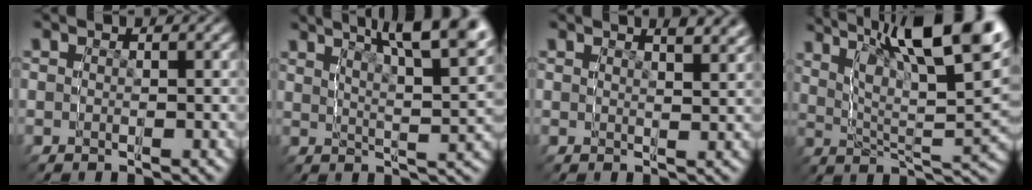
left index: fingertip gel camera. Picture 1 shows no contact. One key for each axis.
{"total": 7.1, "fx": 5.0, "fy": 0.8, "fz": 5.0, "tx": -0.048, "ty": 0.046, "tz": 0.061}
{"total": 2.5, "fx": 2.5, "fy": 0.0, "fz": 0.0, "tx": 0.019, "ty": 0.020, "tz": 0.032}
{"total": 14.1, "fx": 8.6, "fy": 4.0, "fz": 10.4, "tx": -0.151, "ty": 0.062, "tz": 0.111}